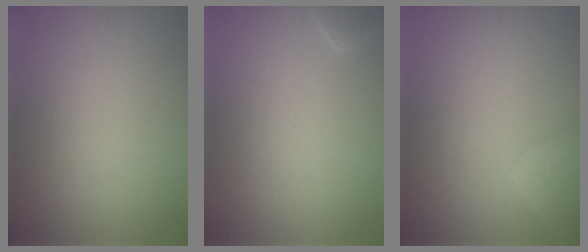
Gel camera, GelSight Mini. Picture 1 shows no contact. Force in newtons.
{"total": 1.3, "press": 1.3, "slide": 0.1}
{"total": 2.9, "press": 2.9, "slide": 0.2}